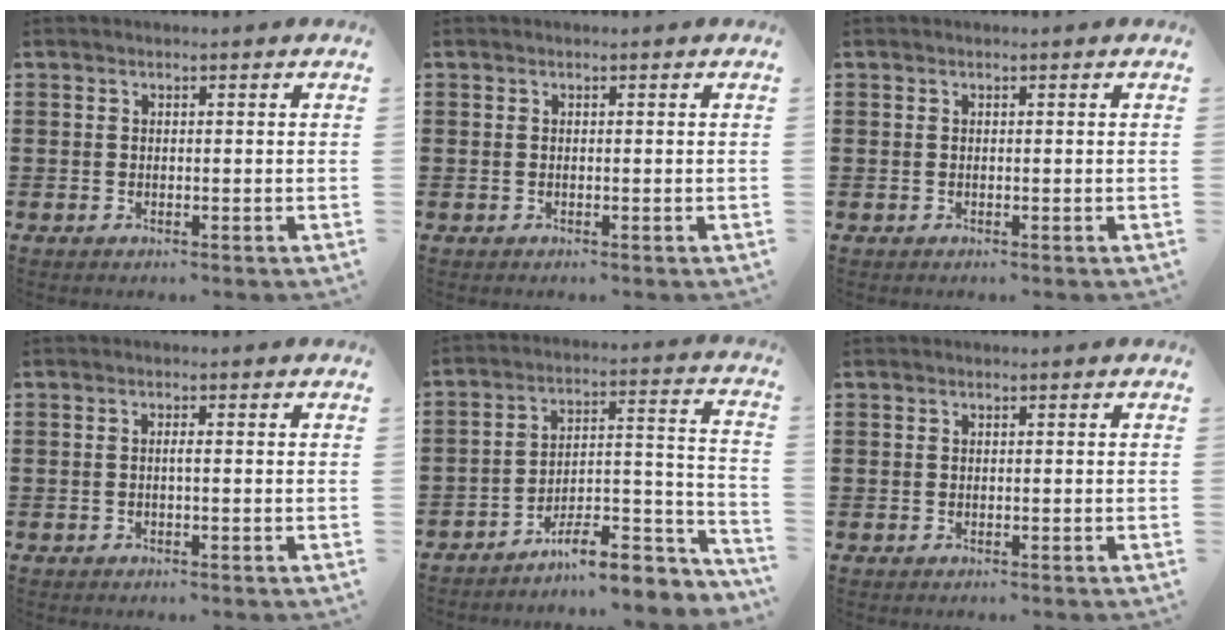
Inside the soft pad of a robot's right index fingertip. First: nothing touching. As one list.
[{"total": 0.0}, {"total": 0.0}, {"total": 0.7, "force": [-0.2, -0.1, 0.6], "torque": [-0.012, -0.004, -0.003]}, {"total": 9.3, "force": [-7.5, 2.9, 4.8], "torque": [-0.062, 0.021, -0.138]}, {"total": 0.0}]